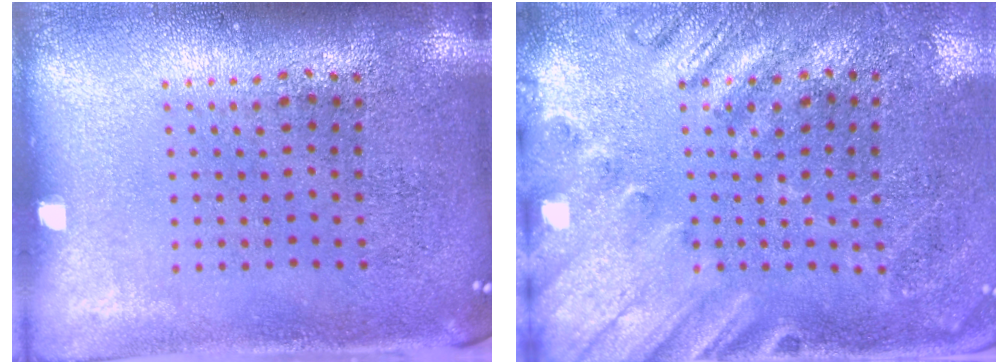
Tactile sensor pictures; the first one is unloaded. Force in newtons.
{"total": 2.4, "press": 2.0, "slide": 1.3}